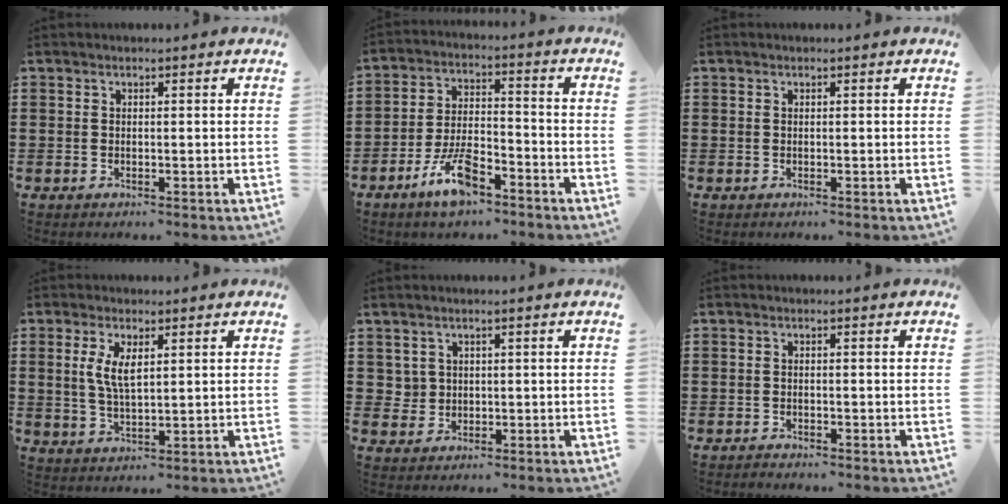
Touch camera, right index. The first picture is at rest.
{"total": 8.4, "force": [-5.3, 3.0, 5.9], "torque": [-0.130, 0.003, -0.098]}
{"total": 0.0}
{"total": 4.8, "force": [1.4, 1.9, 4.2], "torque": [-0.089, 0.006, 0.023]}
{"total": 2.0, "force": [0.7, 1.8, 0.2], "torque": [-0.013, 0.009, 0.011]}
{"total": 0.9, "force": [-0.9, 0.0, 0.0], "torque": [-0.003, 0.000, -0.018]}